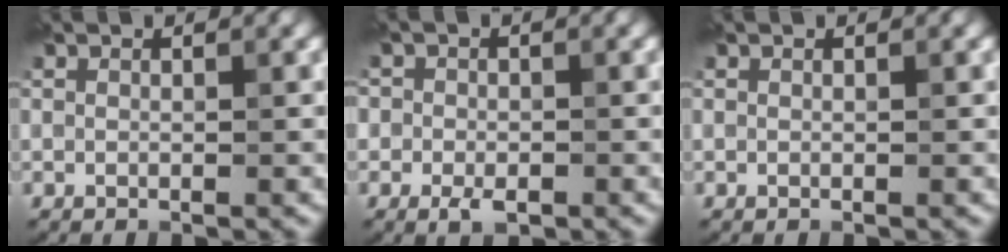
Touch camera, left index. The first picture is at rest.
{"total": 2.7, "force": [-1.0, 2.0, 1.5], "torque": [-0.020, -0.008, -0.023]}
{"total": 0.0}